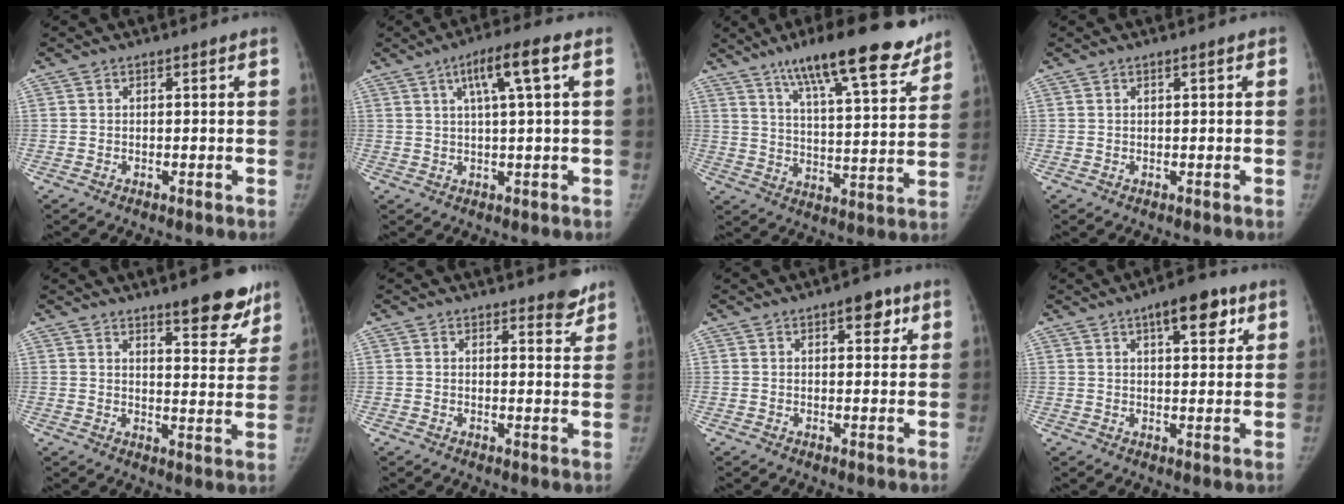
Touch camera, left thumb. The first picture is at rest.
{"total": 7.8, "force": [2.8, 0.6, 7.3], "torque": [-0.135, 0.008, 0.046]}
{"total": 20.9, "force": [14.8, 4.6, 14.0], "torque": [-0.185, -0.055, 0.228]}
{"total": 0.8, "force": [0.3, 0.2, 0.7], "torque": [-0.011, 0.002, 0.004]}
{"total": 10.7, "force": [7.8, 2.9, 6.7], "torque": [-0.049, -0.051, 0.107]}
{"total": 4.2, "force": [3.4, 1.3, 1.9], "torque": [-0.003, -0.025, 0.040]}
{"total": 4.5, "force": [2.4, 2.2, 3.2], "torque": [-0.021, -0.006, 0.027]}
{"total": 8.8, "force": [4.6, 3.5, 6.7], "torque": [-0.071, -0.015, 0.061]}